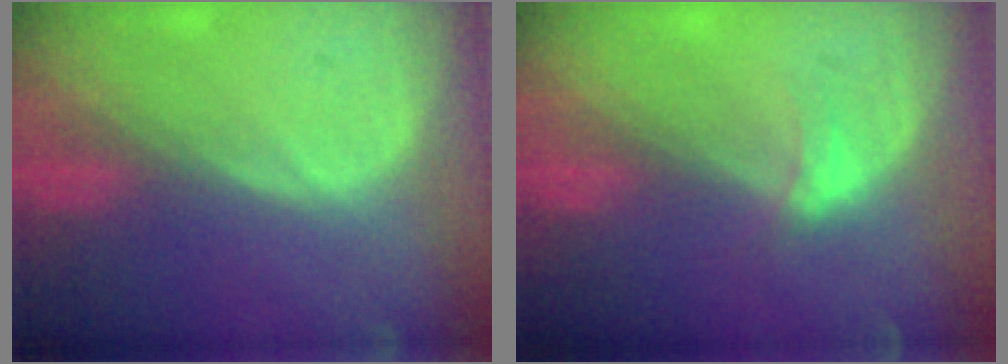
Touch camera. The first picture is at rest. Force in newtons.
{"total": 2.3, "press": 1.9, "slide": 1.3}